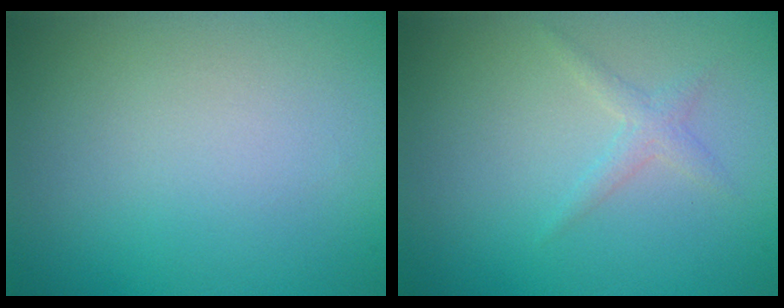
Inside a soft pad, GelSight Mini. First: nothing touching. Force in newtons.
{"total": 1.2, "press": 1.2, "slide": 0.1}